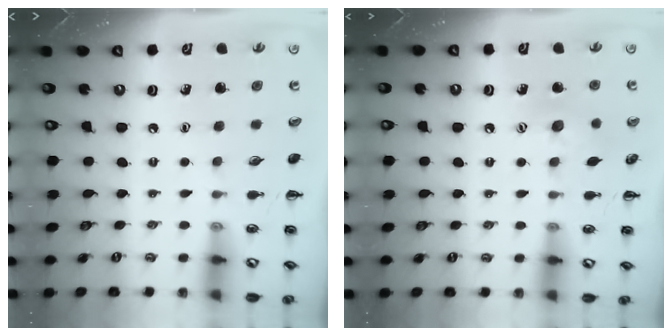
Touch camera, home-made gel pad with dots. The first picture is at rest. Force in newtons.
{"total": 8.5, "press": 8.4, "slide": 1.1}